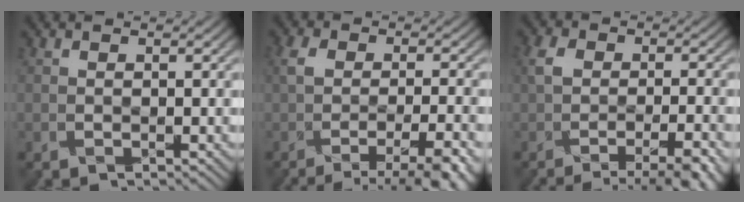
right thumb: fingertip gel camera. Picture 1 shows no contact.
{"total": 8.4, "force": [-4.2, 3.0, 6.6], "torque": [-0.088, -0.016, -0.055]}
{"total": 8.0, "force": [-4.0, 3.4, 6.0], "torque": [-0.070, -0.006, -0.055]}